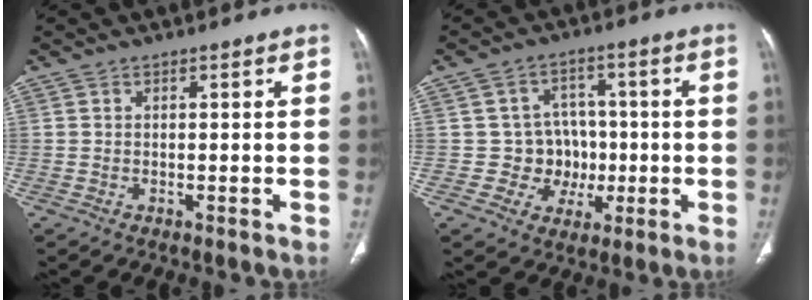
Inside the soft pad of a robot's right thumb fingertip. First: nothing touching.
{"total": 7.9, "force": [-0.9, 7.6, 2.0], "torque": [0.024, 0.024, -0.011]}